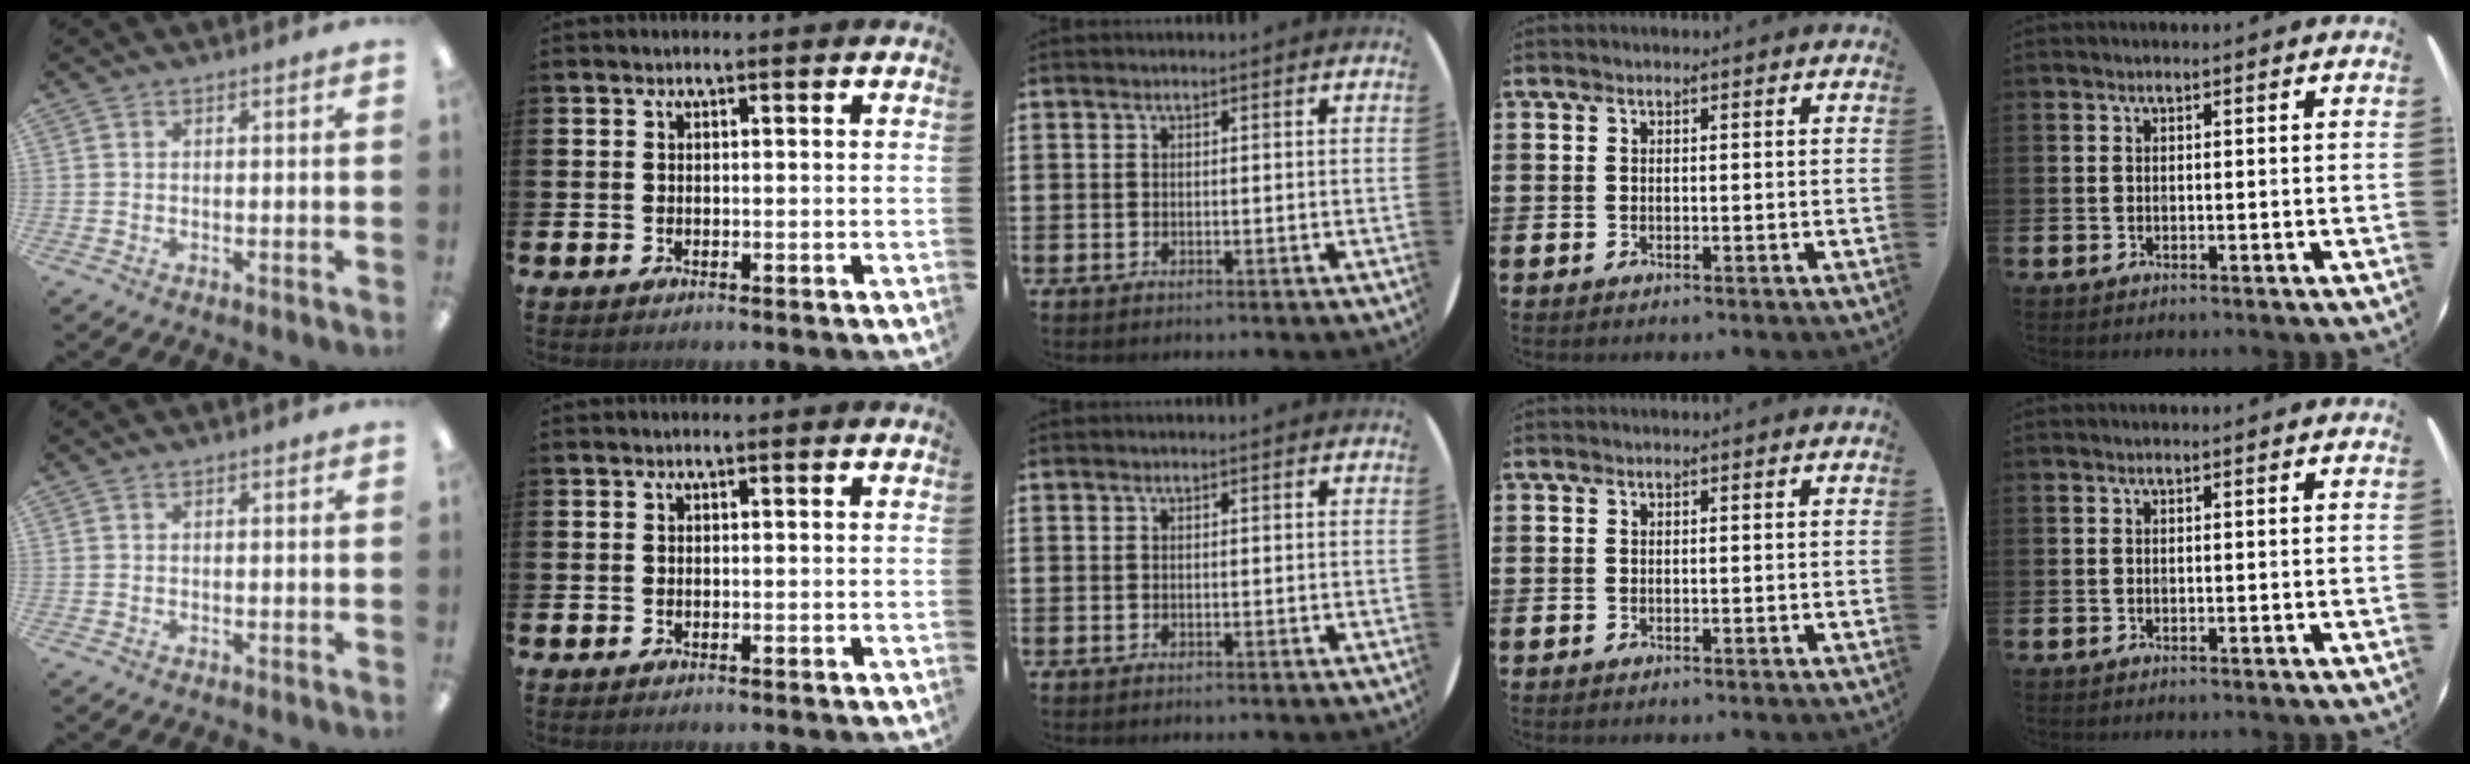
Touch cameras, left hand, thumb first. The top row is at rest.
{}